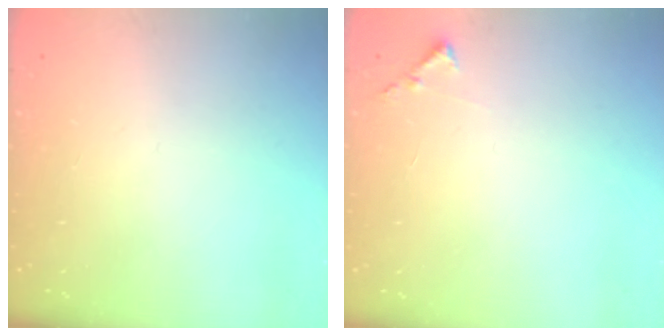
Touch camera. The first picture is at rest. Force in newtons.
{"total": 5.2, "press": 5.2, "slide": 0.6}